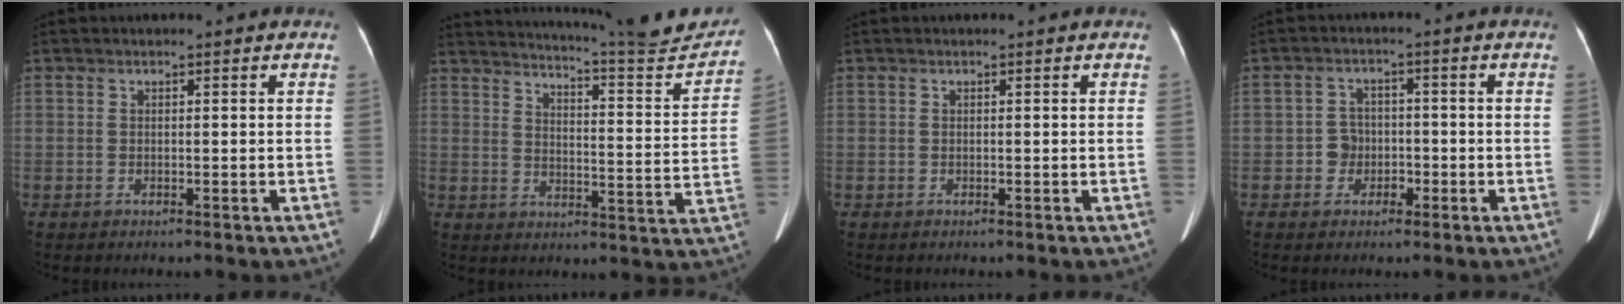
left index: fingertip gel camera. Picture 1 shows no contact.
{"total": 19.5, "force": [18.6, 0.2, 6.0], "torque": [-0.092, -0.066, 0.234]}
{"total": 0.0}
{"total": 3.4, "force": [-1.2, 3.1, 1.0], "torque": [-0.020, 0.010, -0.020]}